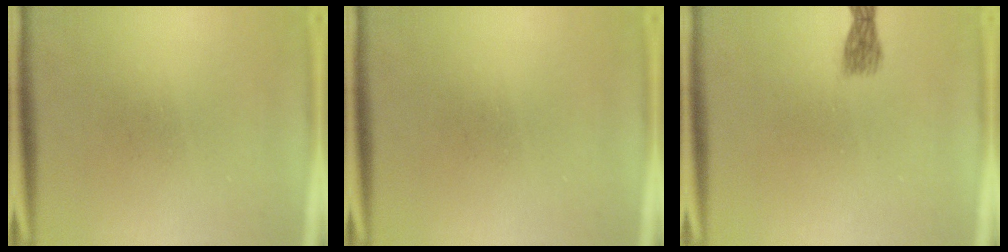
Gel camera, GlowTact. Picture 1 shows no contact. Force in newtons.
{"total": 0.0}
{"total": 1.9}